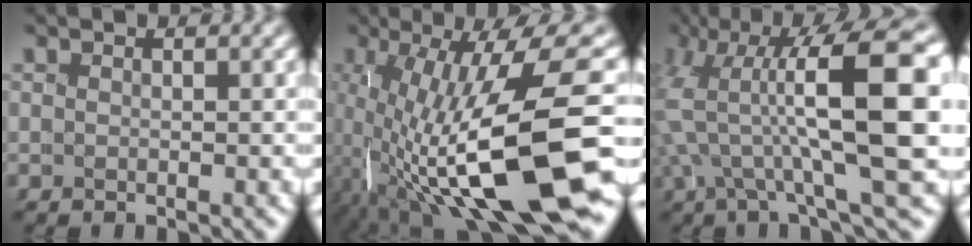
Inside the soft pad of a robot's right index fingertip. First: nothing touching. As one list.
[{"total": 14.5, "force": [-4.2, 4.6, 13.1], "torque": [-0.208, -0.019, -0.046]}, {"total": 13.3, "force": [3.5, 5.0, 11.8], "torque": [-0.181, 0.014, 0.052]}]